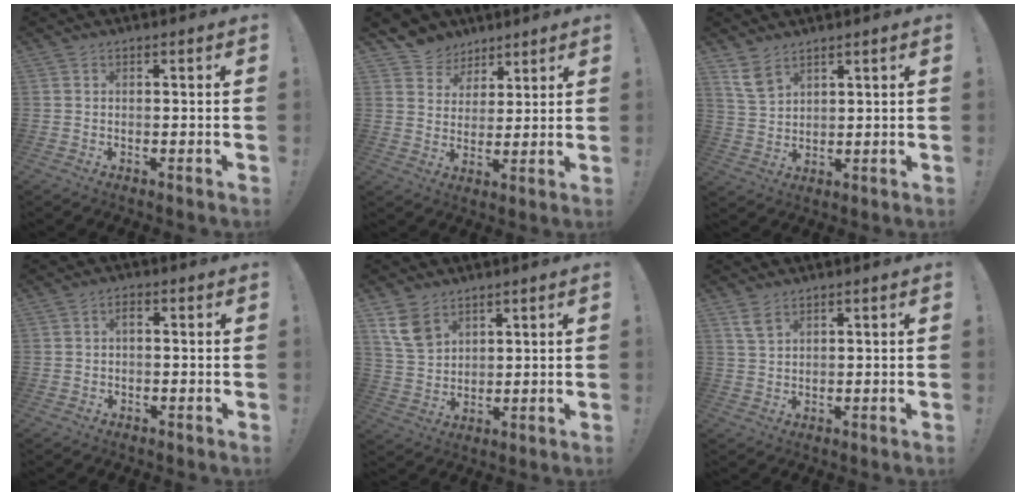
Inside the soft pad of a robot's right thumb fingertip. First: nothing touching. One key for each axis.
{"total": 7.1, "fx": 4.4, "fy": 5.6, "fz": 0.3, "tx": -0.010, "ty": -0.035, "tz": 0.091}
{"total": 7.0, "fx": 4.9, "fy": 3.9, "fz": 3.2, "tx": -0.052, "ty": -0.024, "tz": 0.096}
{"total": 2.3, "fx": 0.0, "fy": 2.1, "fz": 1.1, "tx": -0.007, "ty": -0.005, "tz": -0.004}
{"total": 9.7, "fx": 5.9, "fy": 6.4, "fz": 4.1, "tx": -0.076, "ty": -0.023, "tz": 0.123}
{"total": 3.9, "fx": 2.6, "fy": 1.8, "fz": 2.4, "tx": -0.035, "ty": -0.015, "tz": 0.047}